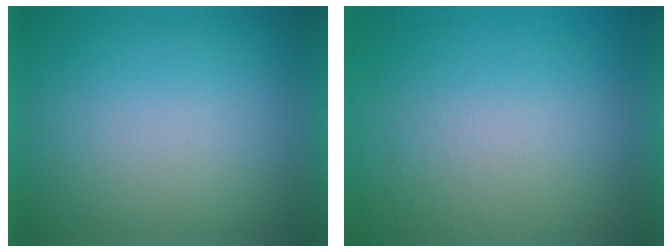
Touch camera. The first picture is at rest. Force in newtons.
{"total": 8.3}